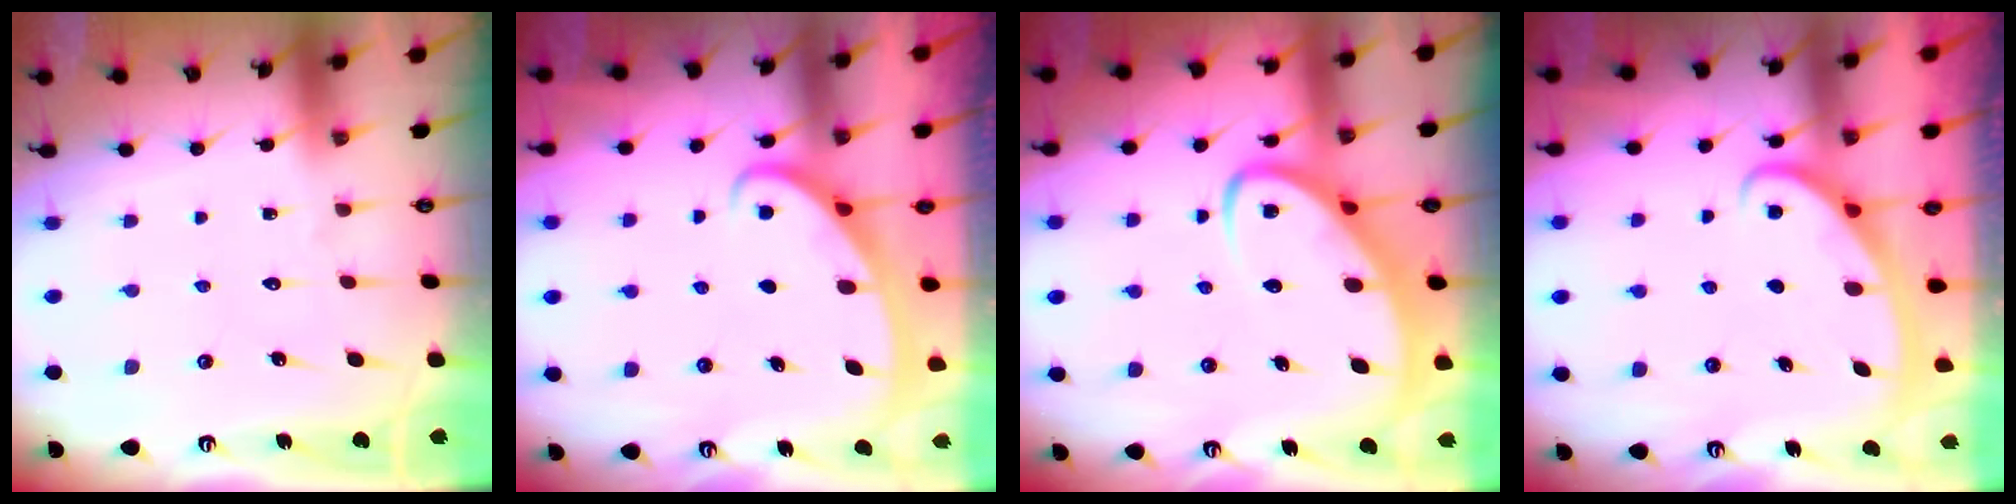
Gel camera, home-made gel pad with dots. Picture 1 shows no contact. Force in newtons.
{"total": 2.5, "press": 2.5, "slide": 0.4}
{"total": 5.8, "press": 5.8, "slide": 0.7}
{"total": 3.0, "press": 3.0, "slide": 0.4}